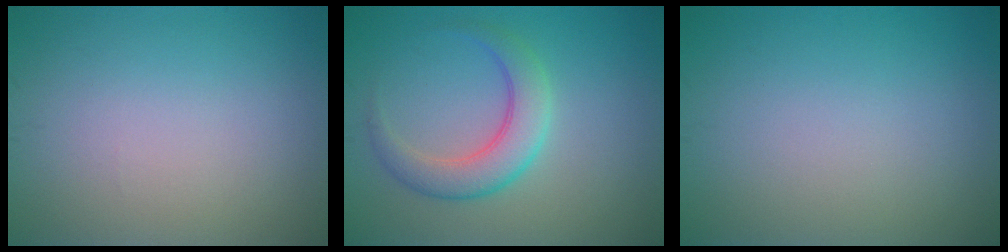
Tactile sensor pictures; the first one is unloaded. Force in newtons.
{"total": 4.2, "press": 4.2, "slide": 0.1}
{"total": 0.0}